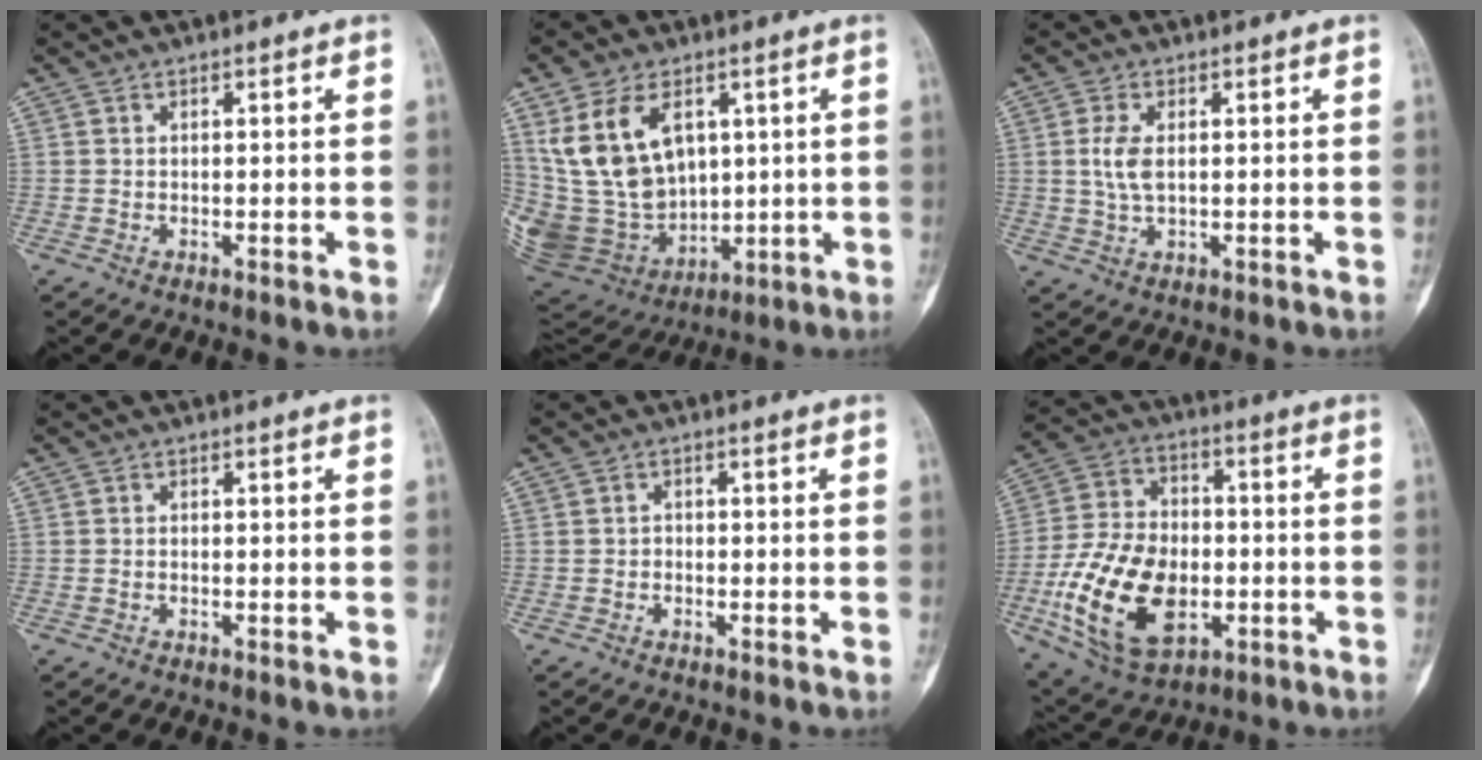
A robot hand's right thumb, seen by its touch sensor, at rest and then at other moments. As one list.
[{"total": 19.2, "force": [5.7, 13.2, 12.7], "torque": [-0.224, -0.024, 0.138]}, {"total": 4.4, "force": [0.5, 2.2, 3.8], "torque": [-0.086, 0.000, 0.011]}, {"total": 0.0}, {"total": 0.9, "force": [-0.4, 0.7, 0.3], "torque": [0.007, 0.004, -0.012]}, {"total": 20.4, "force": [-5.0, 13.0, 15.0], "torque": [-0.257, 0.012, -0.077]}]